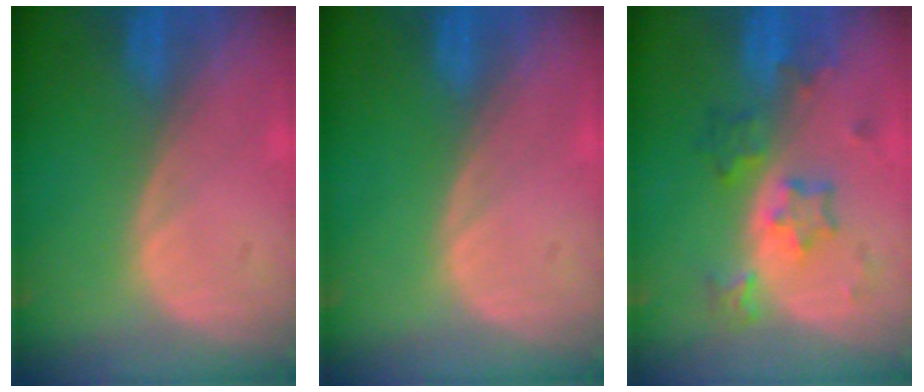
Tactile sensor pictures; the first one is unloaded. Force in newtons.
{"total": 0.0}
{"total": 6.1, "press": 5.8, "slide": 1.7}